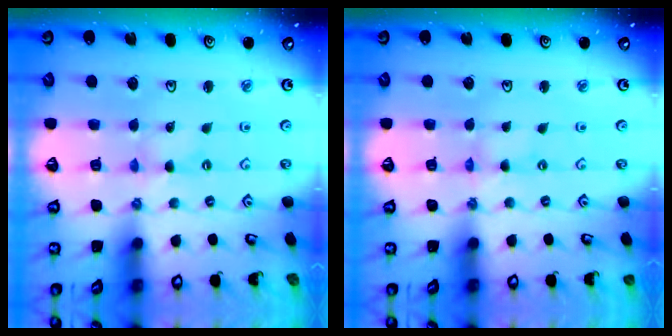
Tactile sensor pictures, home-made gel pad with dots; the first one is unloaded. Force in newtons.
{"total": 0.0}